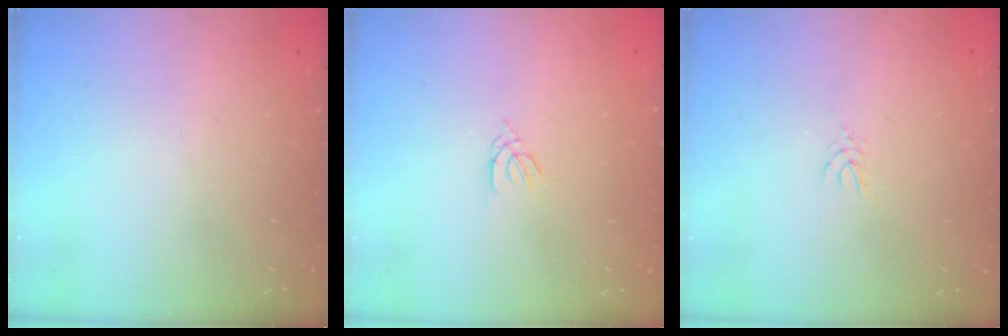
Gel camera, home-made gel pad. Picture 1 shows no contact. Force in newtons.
{"total": 1.1, "press": 1.0, "slide": 0.3}
{"total": 2.5, "press": 2.4, "slide": 0.4}